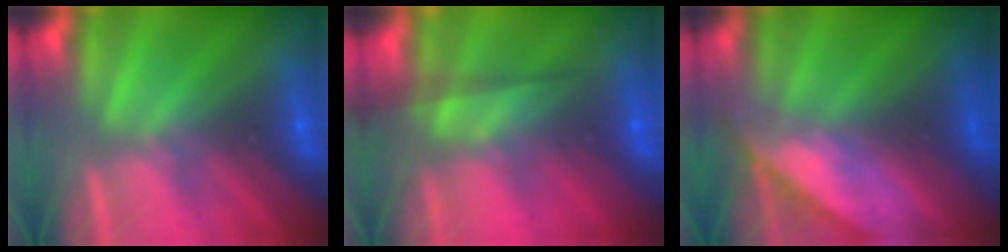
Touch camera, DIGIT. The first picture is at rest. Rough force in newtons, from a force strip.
{"total": 6.9}
{"total": 8.8}